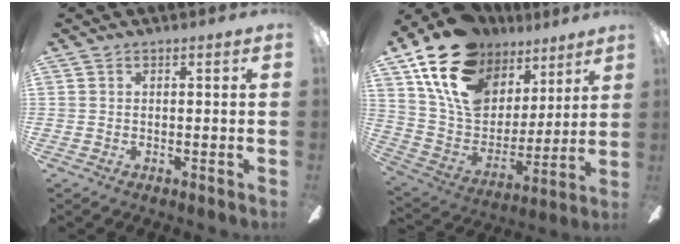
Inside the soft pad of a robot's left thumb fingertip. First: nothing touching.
{"total": 20.4, "force": [12.7, 12.6, 9.8], "torque": [-0.187, -0.062, 0.238]}